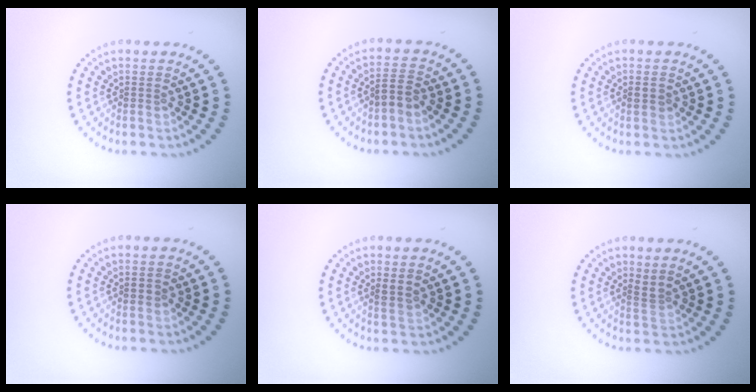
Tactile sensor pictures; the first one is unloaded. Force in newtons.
{"total": 2.1, "press": 1.8, "slide": 1.0}
{"total": 1.2, "press": 1.2, "slide": 0.1}
{"total": 1.0, "press": 1.0, "slide": 0.1}
{"total": 1.5, "press": 1.4, "slide": 0.6}
{"total": 1.0, "press": 0.6, "slide": 0.8}